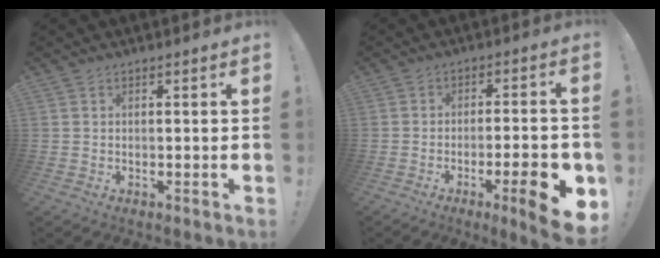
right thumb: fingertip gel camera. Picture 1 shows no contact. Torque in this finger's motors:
{"motor_torque": [0.84, 0.26, 0.31, -0.06, 0.11]}